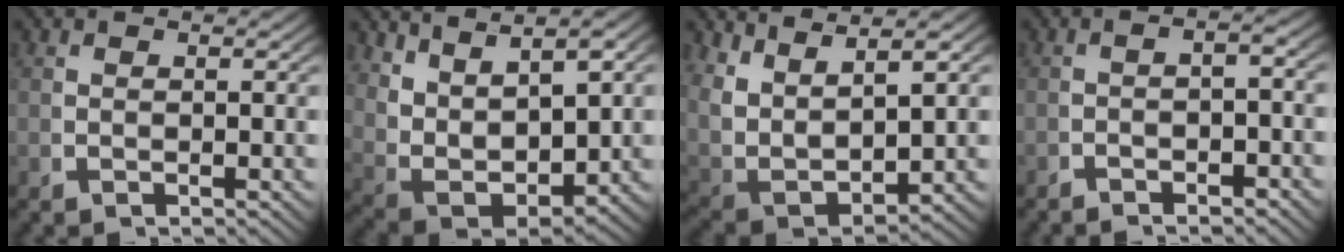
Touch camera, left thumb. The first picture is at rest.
{"total": 11.0, "force": [2.2, 7.8, 7.5], "torque": [-0.177, -0.030, 0.049]}
{"total": 10.0, "force": [2.3, 7.1, 6.6], "torque": [-0.176, -0.036, 0.058]}
{"total": 2.3, "force": [-1.8, 0.5, 1.4], "torque": [-0.020, 0.000, -0.031]}